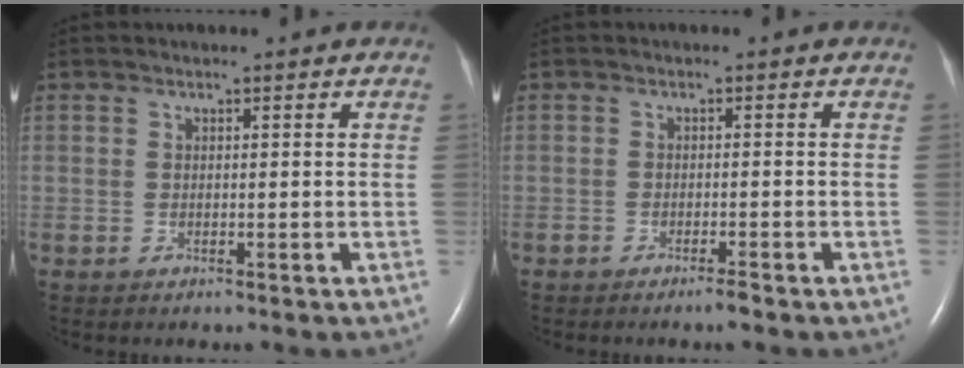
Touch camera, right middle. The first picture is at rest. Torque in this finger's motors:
{"motor_torque": [0.01, 0.04, -0.03, 0.01]}